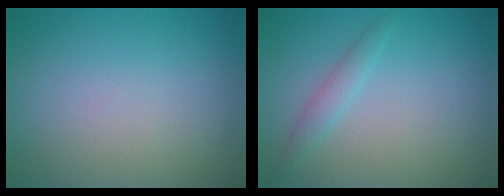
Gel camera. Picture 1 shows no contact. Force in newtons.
{"total": 1.4, "press": 1.4, "slide": 0.0}